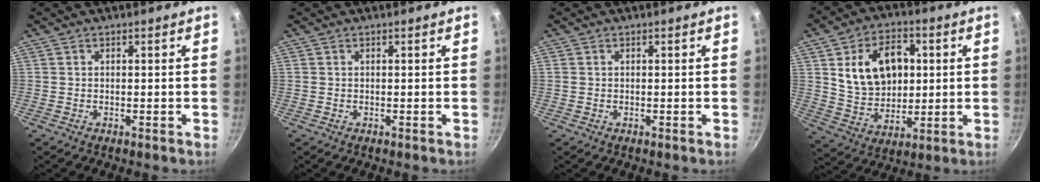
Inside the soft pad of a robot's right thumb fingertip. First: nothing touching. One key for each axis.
{"total": 0.0}
{"total": 0.7, "fx": 0.1, "fy": 0.7, "fz": 0.3, "tx": -0.006, "ty": 0.002, "tz": 0.002}
{"total": 15.9, "fx": 3.2, "fy": 11.4, "fz": 10.5, "tx": -0.142, "ty": -0.004, "tz": 0.062}